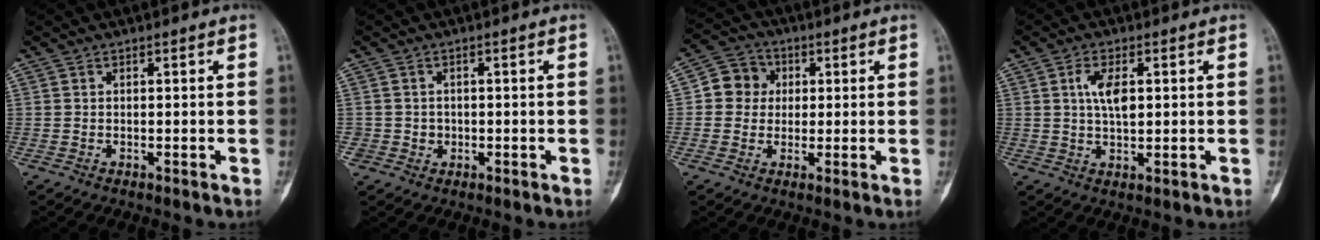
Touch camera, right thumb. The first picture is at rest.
{"total": 2.0, "force": [-0.4, 2.0, 0.2], "torque": [0.011, 0.009, -0.006]}
{"total": 6.7, "force": [0.8, 6.2, 2.3], "torque": [-0.009, 0.009, 0.003]}
{"total": 5.6, "force": [1.1, 2.6, 4.8], "torque": [-0.091, -0.004, 0.020]}